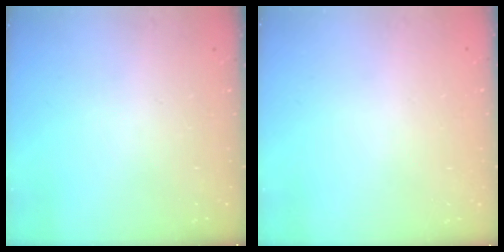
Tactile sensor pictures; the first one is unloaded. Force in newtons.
{"total": 0.0}